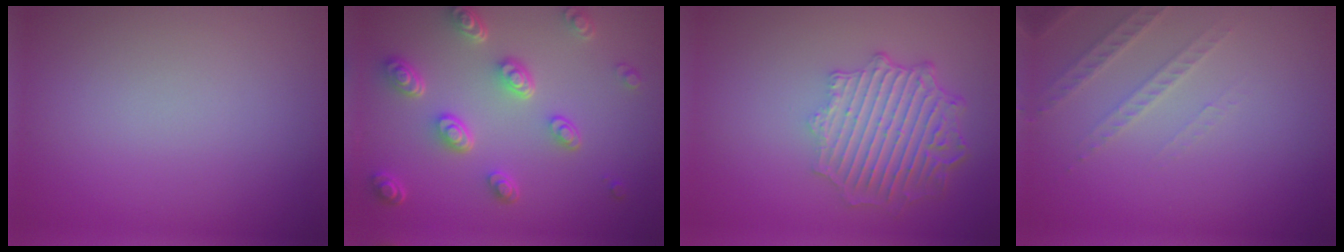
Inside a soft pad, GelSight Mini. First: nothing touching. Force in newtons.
{"total": 5.1, "press": 3.8, "slide": 3.5}
{"total": 6.0, "press": 4.6, "slide": 3.9}
{"total": 2.2, "press": 2.1, "slide": 0.7}